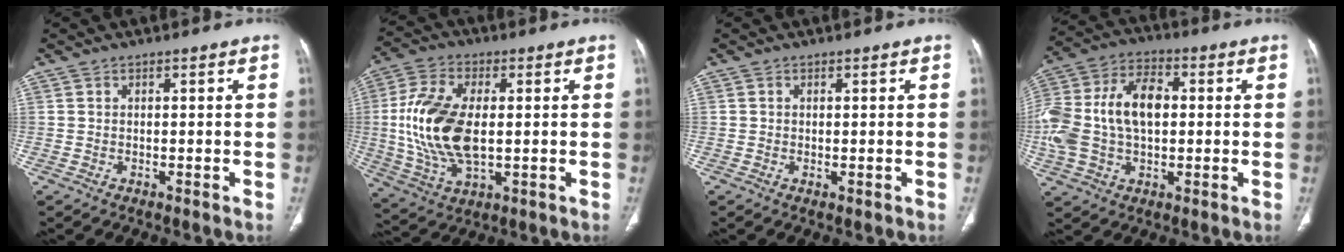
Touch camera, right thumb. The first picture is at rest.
{"total": 16.5, "force": [0.5, 8.7, 14.0], "torque": [-0.297, -0.005, 0.012]}
{"total": 0.5, "force": [-0.1, 0.2, 0.5], "torque": [-0.014, -0.004, 0.001]}
{"total": 18.7, "force": [0.7, 11.7, 14.5], "torque": [-0.312, 0.028, 0.011]}